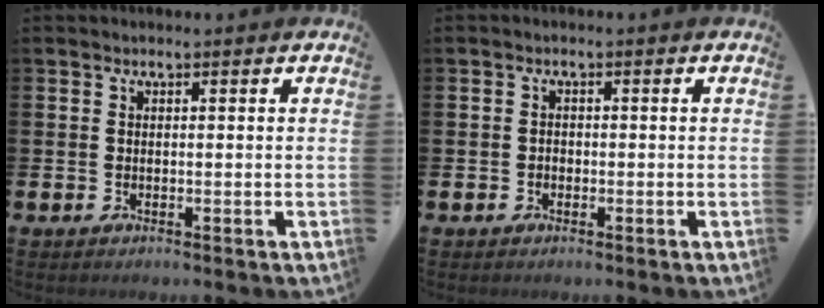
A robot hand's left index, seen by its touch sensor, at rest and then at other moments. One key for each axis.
{"total": 0.9, "fx": -0.4, "fy": 0.7, "fz": 0.2, "tx": -0.008, "ty": 0.006, "tz": -0.009}